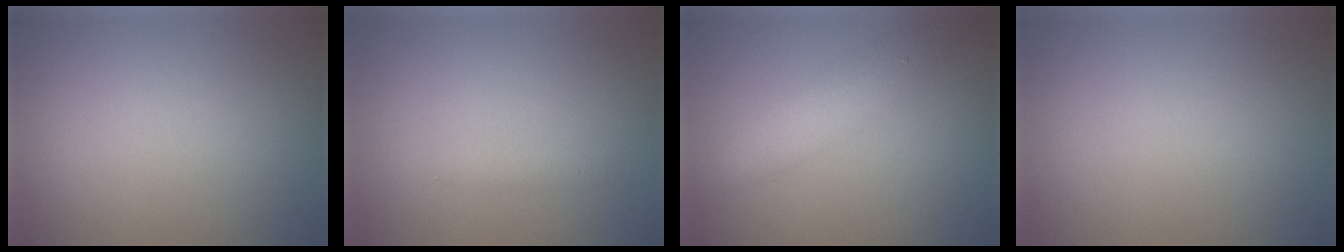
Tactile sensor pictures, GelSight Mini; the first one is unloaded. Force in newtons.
{"total": 0.7, "press": 0.7, "slide": 0.0}
{"total": 3.6, "press": 3.6, "slide": 0.2}
{"total": 0.0}